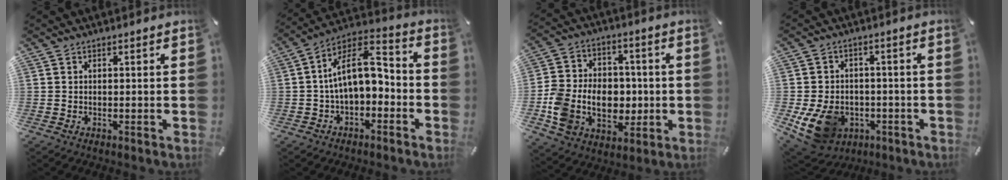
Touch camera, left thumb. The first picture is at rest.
{"total": 12.8, "force": [0.4, 7.8, 10.2], "torque": [-0.185, 0.003, 0.008]}
{"total": 14.4, "force": [-2.4, 11.4, 8.3], "torque": [-0.174, 0.017, -0.035]}
{"total": 12.3, "force": [-4.2, 9.6, 6.4], "torque": [-0.134, 0.017, -0.068]}